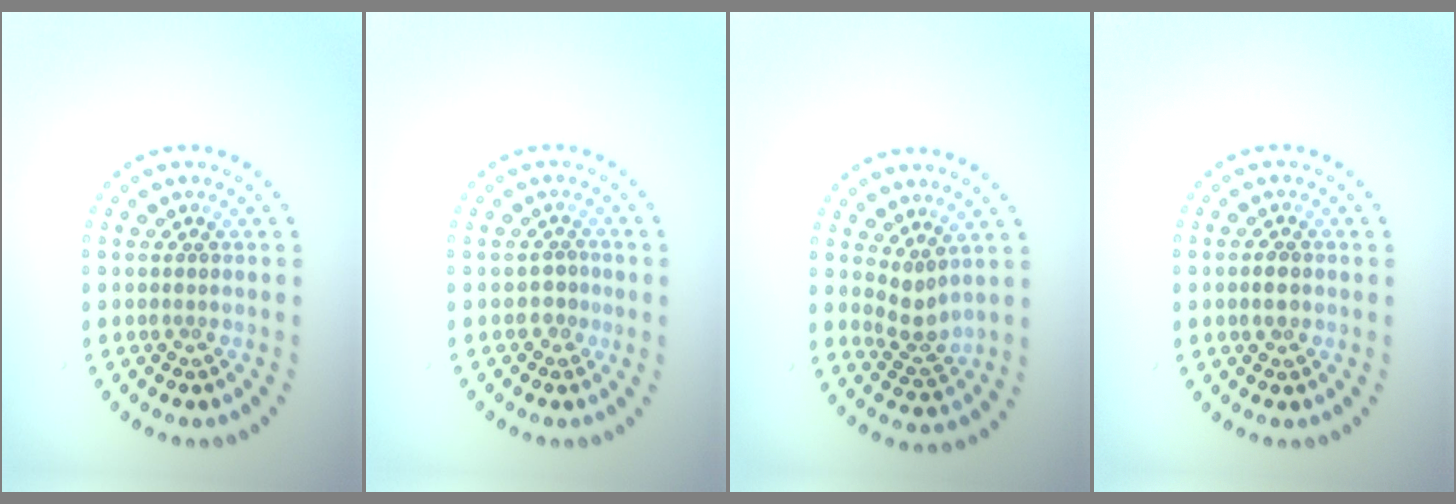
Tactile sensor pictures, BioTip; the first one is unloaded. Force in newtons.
{"total": 1.2, "press": 0.9, "slide": 0.9}
{"total": 2.1, "press": 1.5, "slide": 1.5}
{"total": 1.5, "press": 1.5, "slide": 0.1}